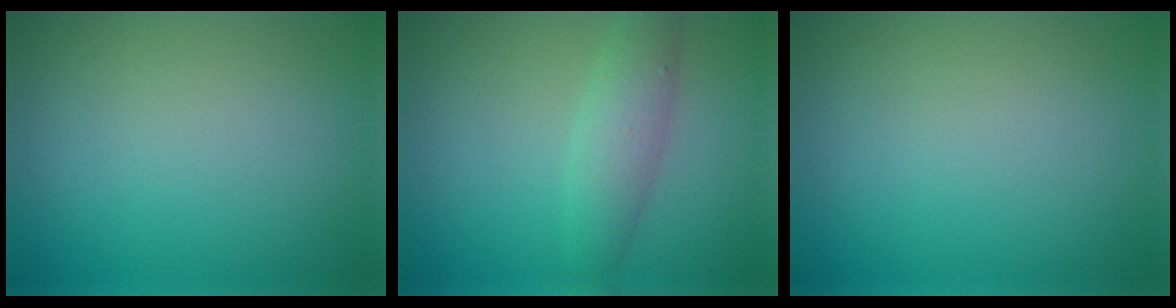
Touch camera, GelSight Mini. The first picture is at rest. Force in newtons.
{"total": 3.1, "press": 3.1, "slide": 0.1}
{"total": 0.0}